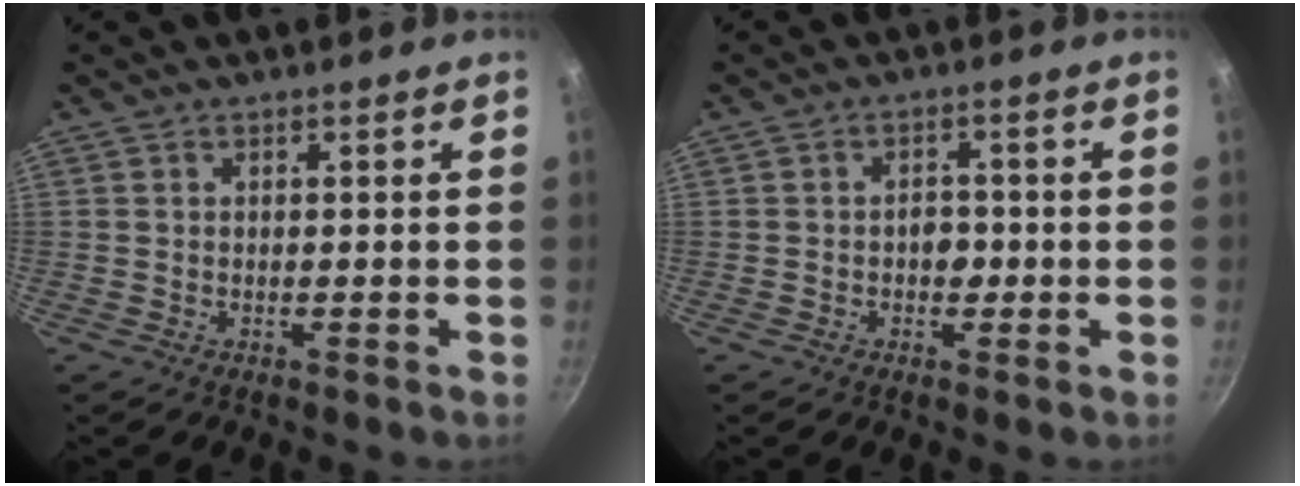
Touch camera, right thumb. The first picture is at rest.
{"total": 3.3, "force": [-0.6, 2.4, 2.2], "torque": [-0.015, 0.008, -0.011]}